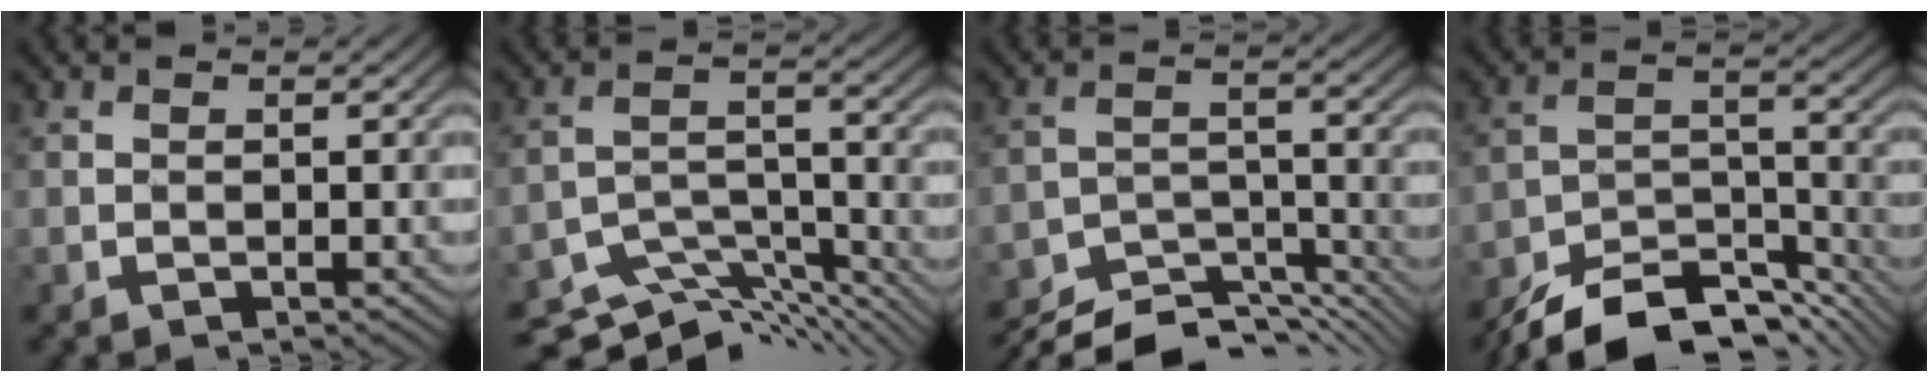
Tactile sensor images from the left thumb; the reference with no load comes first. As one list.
[{"total": 11.0, "force": [-9.9, 3.4, 3.4], "torque": [-0.069, -0.003, -0.150]}, {"total": 11.5, "force": [-10.5, 2.8, 3.8], "torque": [-0.064, -0.002, -0.164]}, {"total": 13.0, "force": [-10.9, 4.2, 5.7], "torque": [-0.106, -0.001, -0.180]}]